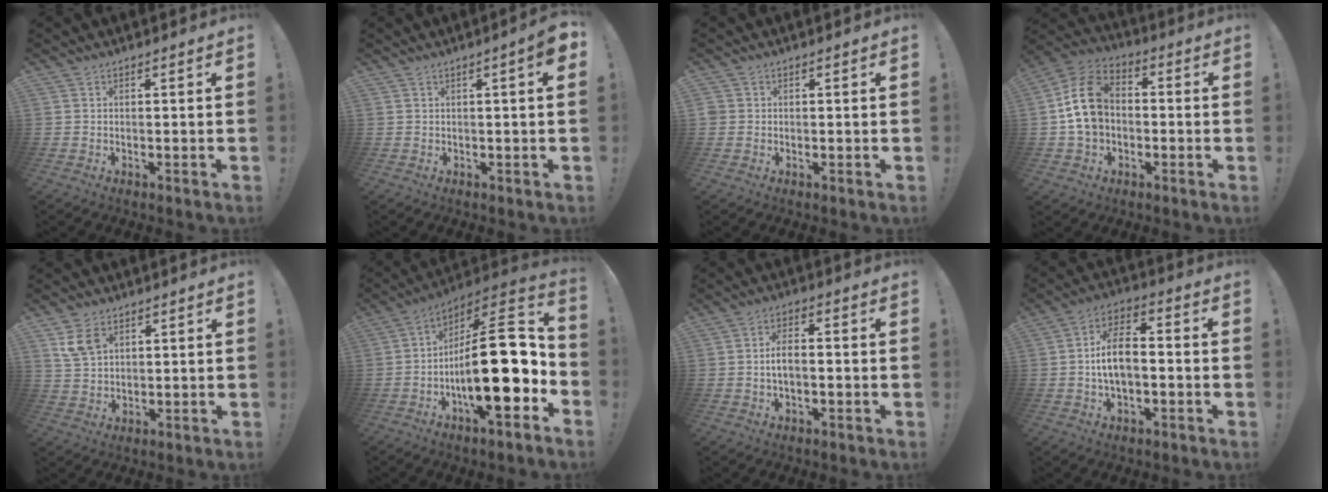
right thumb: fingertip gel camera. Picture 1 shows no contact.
{"total": 3.8, "force": [0.8, 0.1, 3.7], "torque": [-0.057, -0.002, 0.011]}
{"total": 1.5, "force": [0.0, 1.4, 0.4], "torque": [-0.014, 0.005, 0.003]}
{"total": 14.8, "force": [1.2, 11.3, 9.5], "torque": [-0.147, 0.018, 0.028]}
{"total": 7.3, "force": [3.7, 4.9, 4.0], "torque": [-0.064, -0.008, 0.074]}
{"total": 25.8, "force": [-3.5, 9.2, 23.8], "torque": [-0.381, 0.018, -0.052]}
{"total": 5.1, "force": [-0.6, 2.5, 4.4], "torque": [-0.061, 0.004, -0.013]}
{"total": 10.2, "force": [-1.3, 5.7, 8.3], "torque": [-0.144, 0.008, -0.021]}